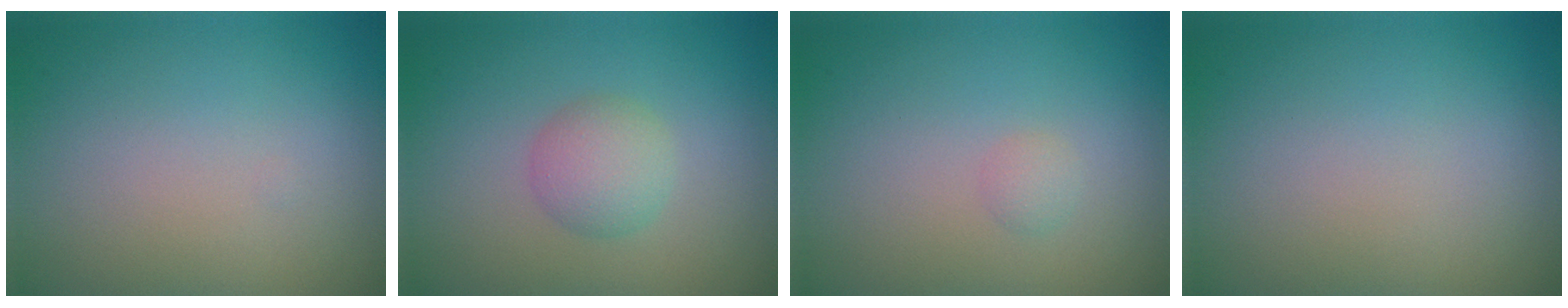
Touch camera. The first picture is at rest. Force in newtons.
{"total": 2.6, "press": 2.6, "slide": 0.0}
{"total": 0.7, "press": 0.7, "slide": 0.0}
{"total": 0.0}